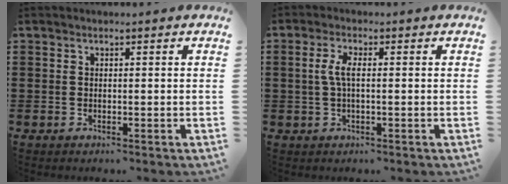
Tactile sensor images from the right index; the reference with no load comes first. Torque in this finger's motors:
{"motor_torque": [0.76, -0.07, 0.29, 0.10]}